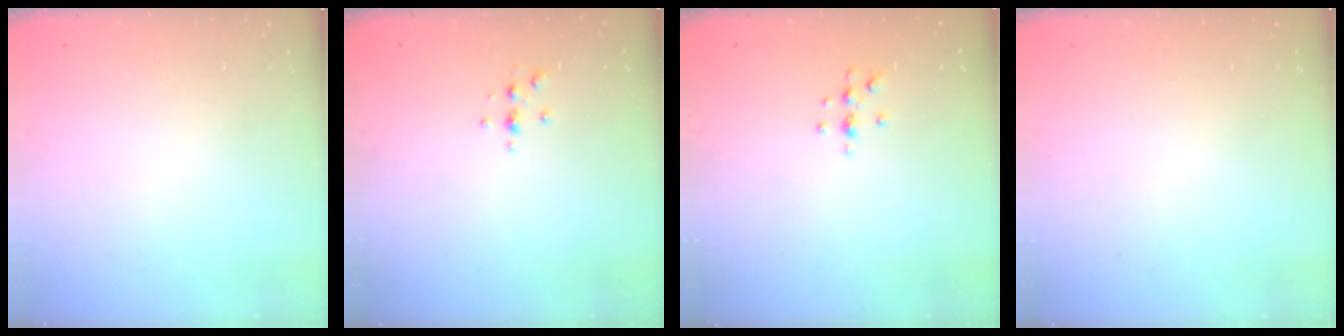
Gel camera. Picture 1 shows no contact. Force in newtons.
{"total": 2.4, "press": 2.4, "slide": 0.3}
{"total": 5.2, "press": 5.2, "slide": 0.6}
{"total": 0.0}